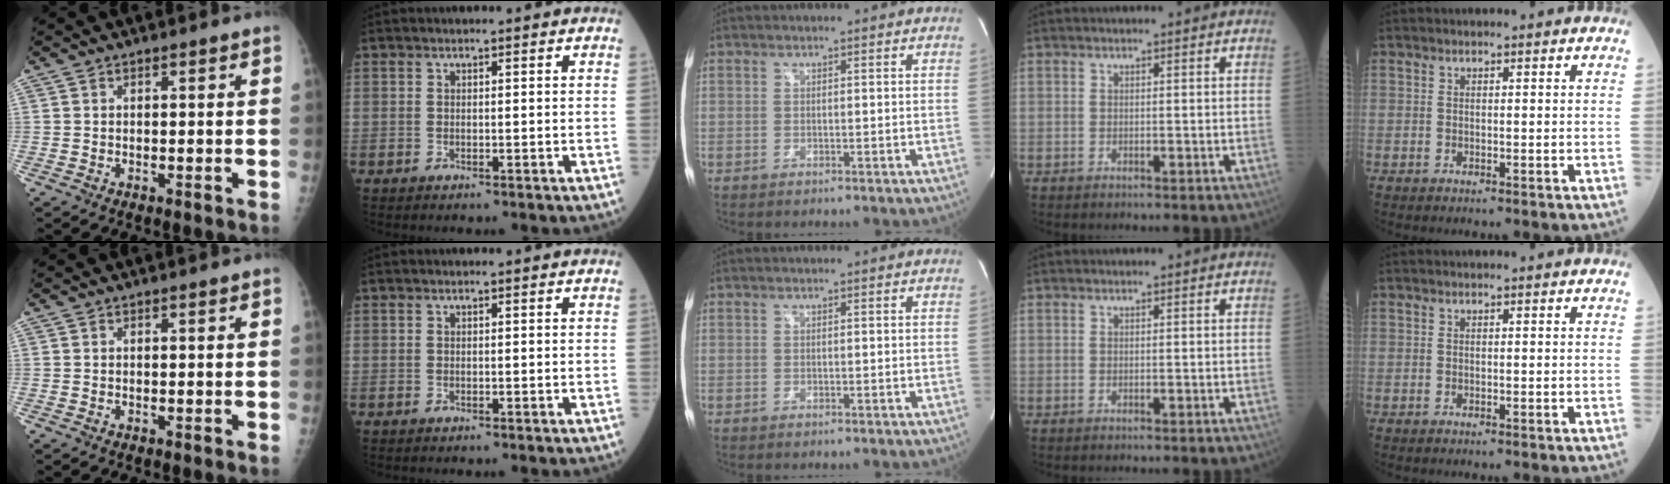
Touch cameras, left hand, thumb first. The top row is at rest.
{}